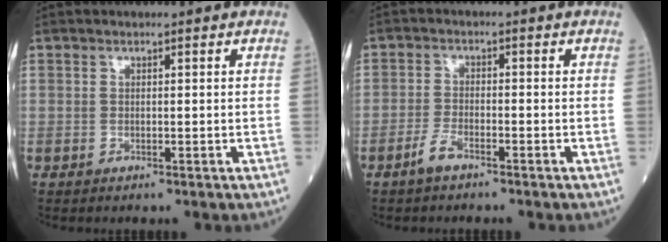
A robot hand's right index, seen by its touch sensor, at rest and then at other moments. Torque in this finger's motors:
{"motor_torque": [0.13, 0.13, -0.11, -0.05]}